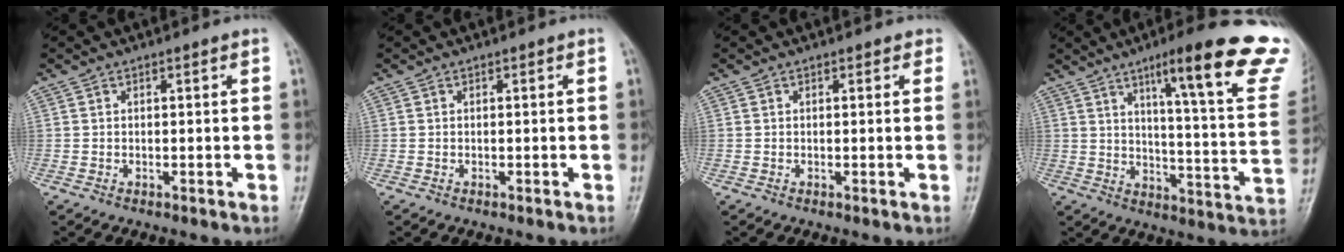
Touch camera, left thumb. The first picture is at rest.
{"total": 0.0}
{"total": 1.1, "force": [0.7, 0.7, 0.5], "torque": [0.007, -0.002, 0.002]}
{"total": 24.4, "force": [15.1, 3.2, 18.9], "torque": [-0.236, -0.066, 0.202]}